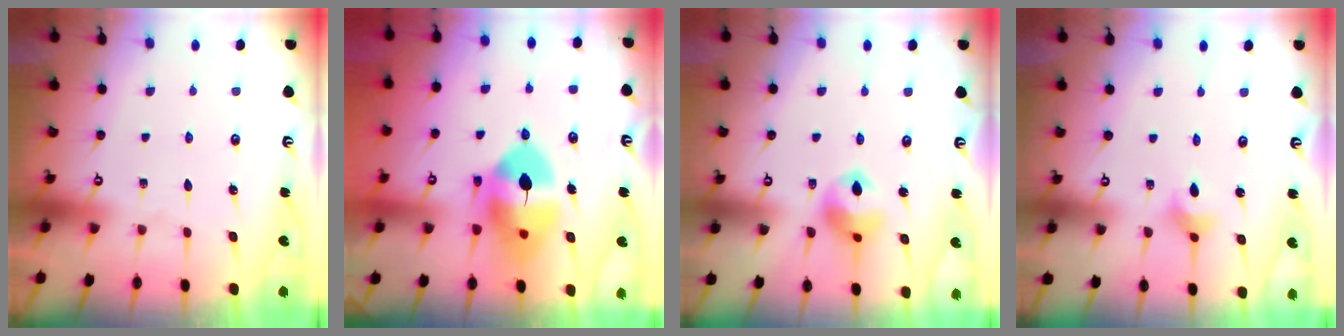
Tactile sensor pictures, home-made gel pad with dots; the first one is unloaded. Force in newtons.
{"total": 12.3, "press": 12.1, "slide": 1.8}
{"total": 10.5, "press": 10.4, "slide": 1.5}
{"total": 3.0, "press": 2.9, "slide": 0.7}